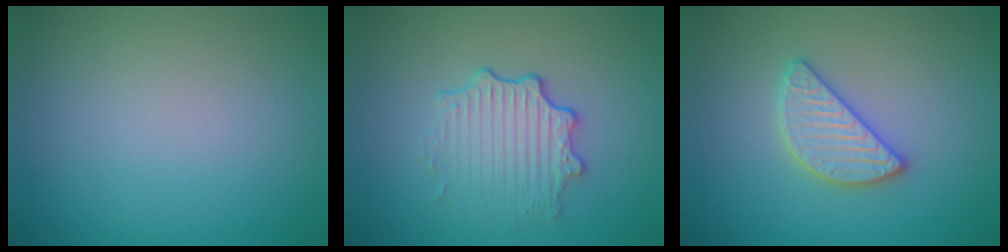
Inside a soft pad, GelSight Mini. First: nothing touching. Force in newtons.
{"total": 3.5, "press": 2.7, "slide": 2.2}
{"total": 2.9, "press": 2.9, "slide": 0.3}